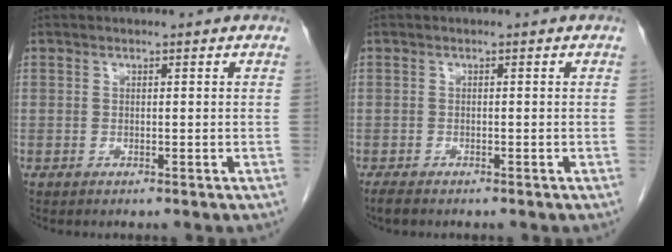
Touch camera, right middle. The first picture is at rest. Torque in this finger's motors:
{"motor_torque": [0.07, -0.01, 0.01, 0.00]}